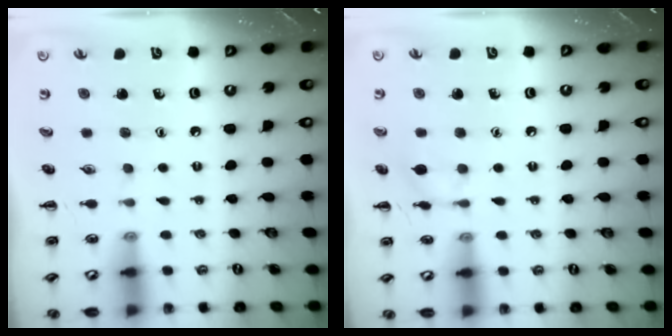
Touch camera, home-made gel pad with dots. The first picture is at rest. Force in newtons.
{"total": 7.1, "press": 6.8, "slide": 2.0}